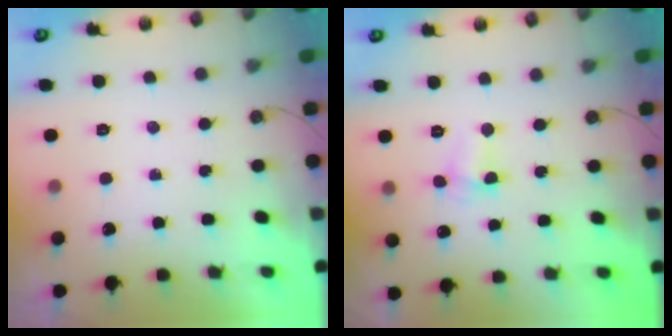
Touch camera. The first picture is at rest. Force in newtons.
{"total": 3.4, "press": 3.3, "slide": 0.8}